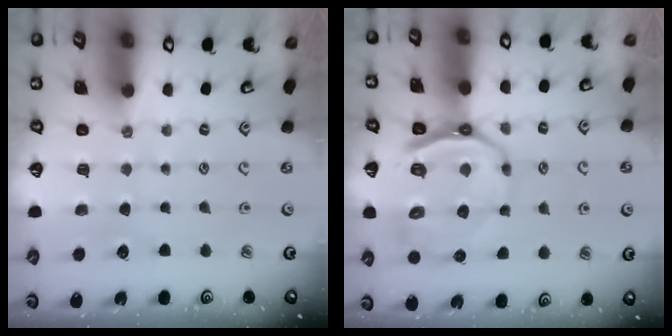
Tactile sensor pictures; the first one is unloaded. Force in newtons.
{"total": 14.4, "press": 14.0, "slide": 3.4}